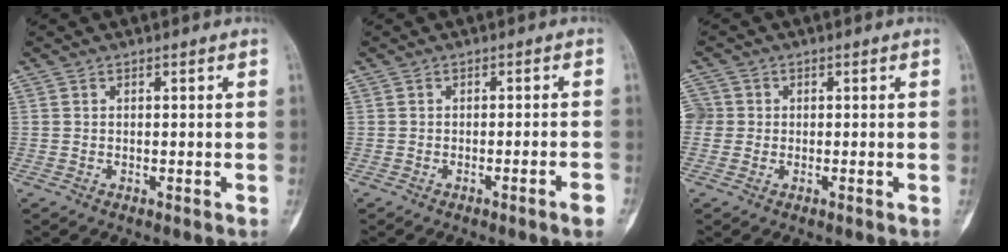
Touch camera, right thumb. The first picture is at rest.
{"total": 2.7, "force": [-1.5, -0.2, 2.2], "torque": [-0.035, 0.005, -0.024]}
{"total": 3.6, "force": [0.0, 3.6, 0.6], "torque": [0.008, 0.009, -0.003]}